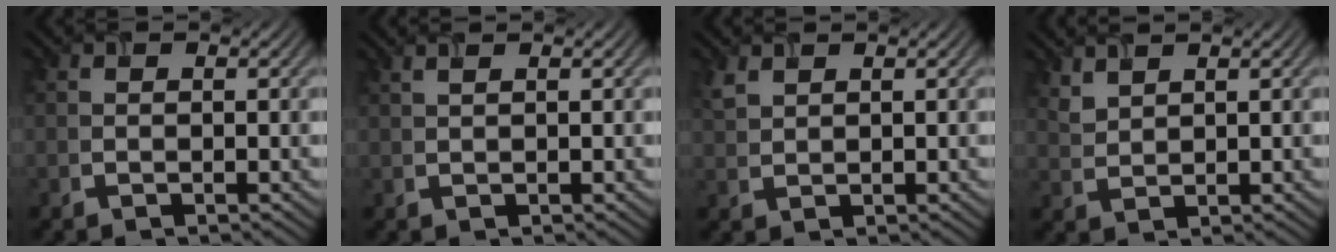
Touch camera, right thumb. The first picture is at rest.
{"total": 1.2, "force": [0.9, 0.2, 0.8], "torque": [-0.018, 0.005, 0.014]}
{"total": 2.0, "force": [1.5, 0.8, 0.9], "torque": [-0.032, 0.002, 0.038]}
{"total": 2.6, "force": [2.1, 0.8, 1.1], "torque": [-0.033, 0.001, 0.054]}